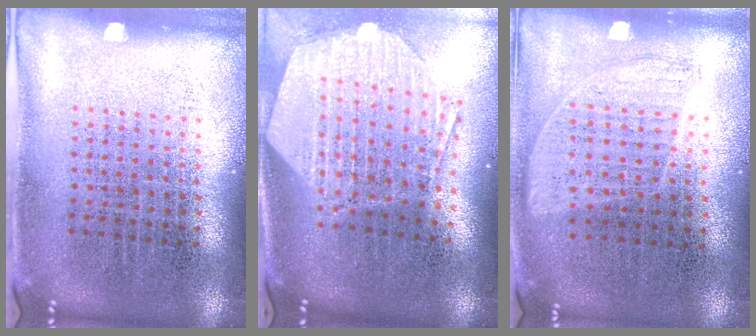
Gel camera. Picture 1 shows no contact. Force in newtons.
{"total": 3.1, "press": 2.4, "slide": 1.9}
{"total": 0.9, "press": 0.8, "slide": 0.4}